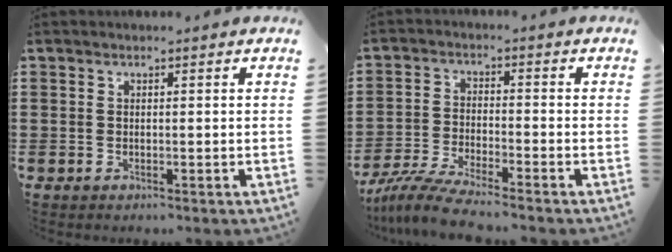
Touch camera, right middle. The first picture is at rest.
{"total": 6.5, "force": [-5.9, 0.1, 2.7], "torque": [-0.066, -0.014, -0.116]}